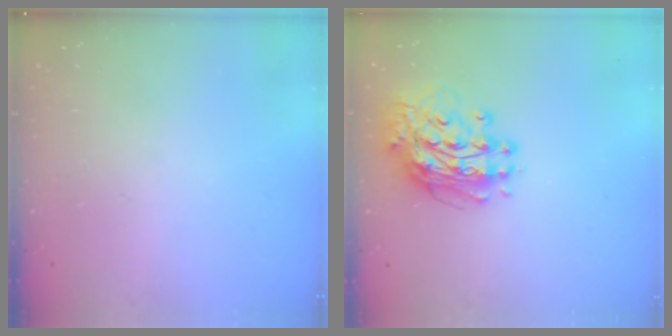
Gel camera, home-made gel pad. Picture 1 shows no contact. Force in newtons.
{"total": 12.2, "press": 12.1, "slide": 1.3}